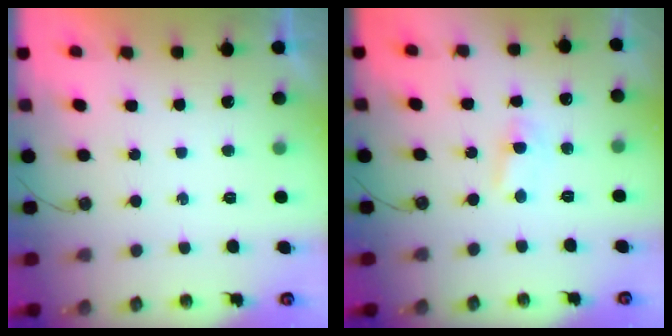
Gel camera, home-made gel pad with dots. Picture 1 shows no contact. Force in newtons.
{"total": 2.7, "press": 2.7, "slide": 0.3}